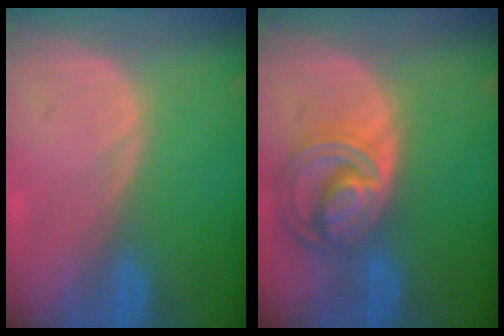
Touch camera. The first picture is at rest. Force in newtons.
{"total": 8.7, "press": 7.5, "slide": 4.3}